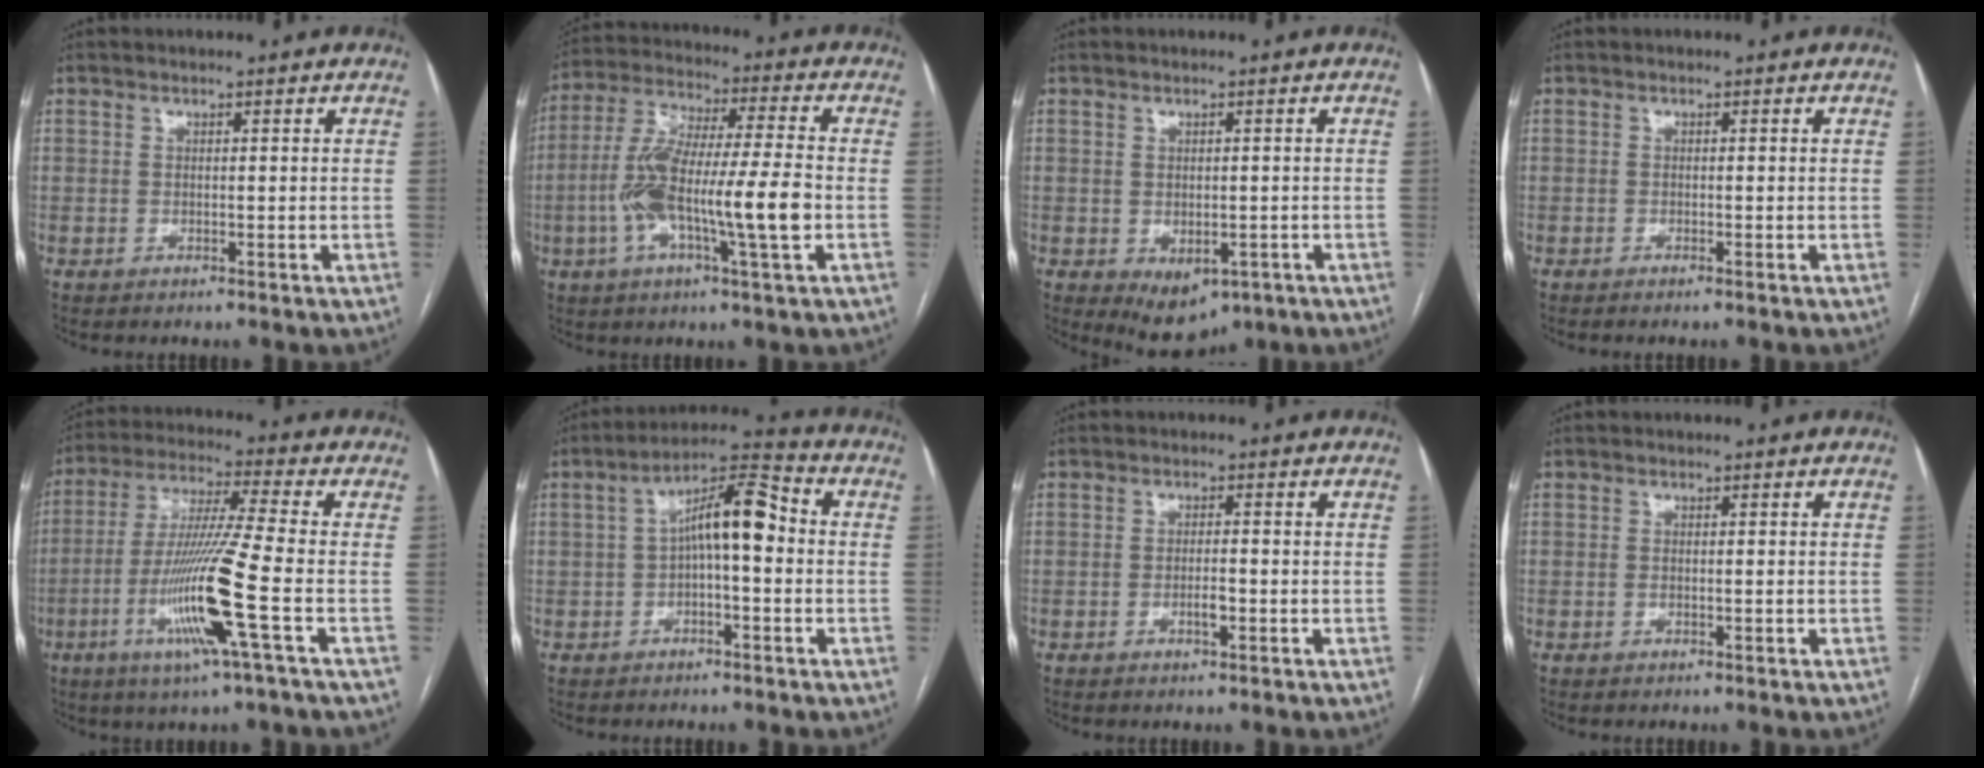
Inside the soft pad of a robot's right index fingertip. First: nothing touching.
{"total": 15.5, "force": [-3.3, 1.3, 15.1], "torque": [-0.291, 0.004, -0.063]}
{"total": 6.1, "force": [-2.7, 3.9, 3.9], "torque": [-0.051, -0.007, -0.026]}
{"total": 0.7, "force": [-0.5, -0.1, 0.5], "torque": [-0.009, 0.000, -0.010]}
{"total": 14.4, "force": [-4.6, -1.5, 13.6], "torque": [-0.273, -0.020, -0.094]}
{"total": 9.2, "force": [0.1, 2.4, 8.9], "torque": [-0.150, 0.038, -0.002]}
{"total": 2.2, "force": [-0.9, 0.5, 2.0], "torque": [-0.035, 0.000, -0.014]}
{"total": 0.8, "force": [-0.2, 0.2, 0.8], "torque": [-0.017, 0.001, -0.001]}